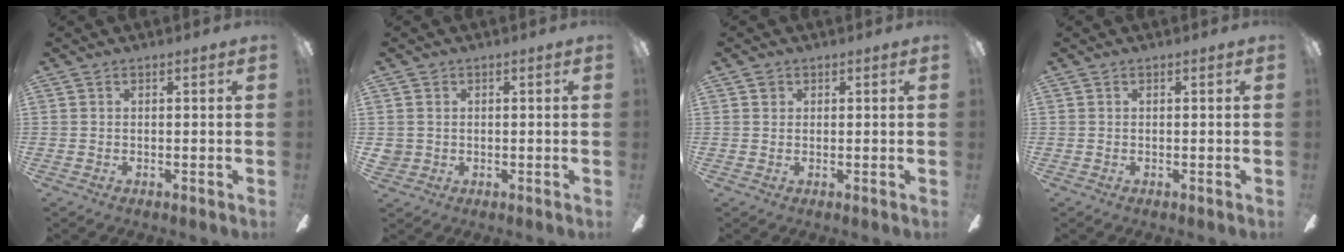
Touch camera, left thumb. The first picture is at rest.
{"total": 2.7, "force": [0.4, 2.6, 0.2], "torque": [-0.008, 0.005, 0.008]}
{"total": 1.2, "force": [0.6, 1.0, 0.2], "torque": [0.002, 0.000, 0.009]}
{"total": 0.0}